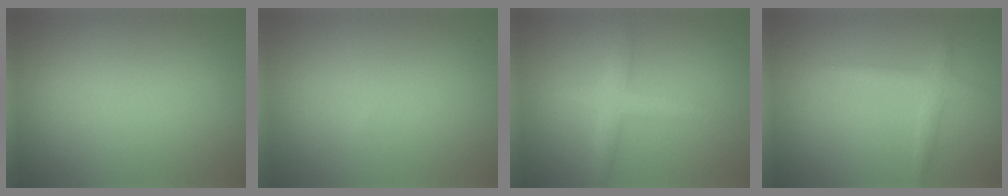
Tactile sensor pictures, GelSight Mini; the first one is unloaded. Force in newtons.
{"total": 0.0}
{"total": 2.5, "press": 2.5, "slide": 0.2}
{"total": 1.7, "press": 1.7, "slide": 0.0}